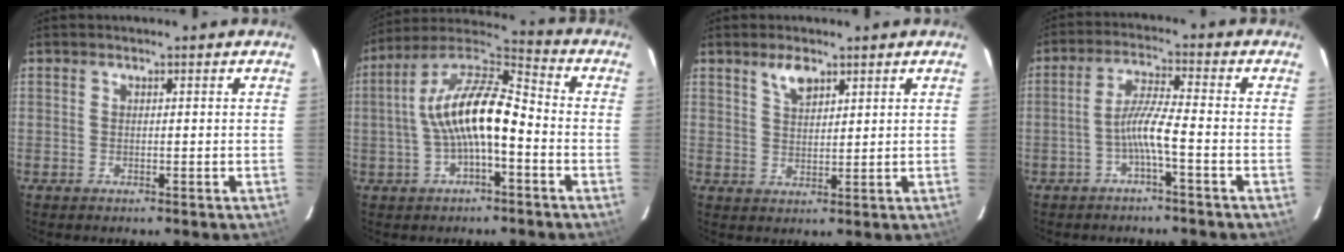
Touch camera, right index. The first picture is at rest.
{"total": 14.0, "force": [-2.3, 4.8, 13.0], "torque": [-0.244, 0.021, -0.045]}
{"total": 3.9, "force": [2.7, 1.7, 2.3], "torque": [-0.040, 0.004, 0.050]}
{"total": 5.2, "force": [-2.4, -0.3, 4.7], "torque": [-0.102, 0.010, -0.045]}